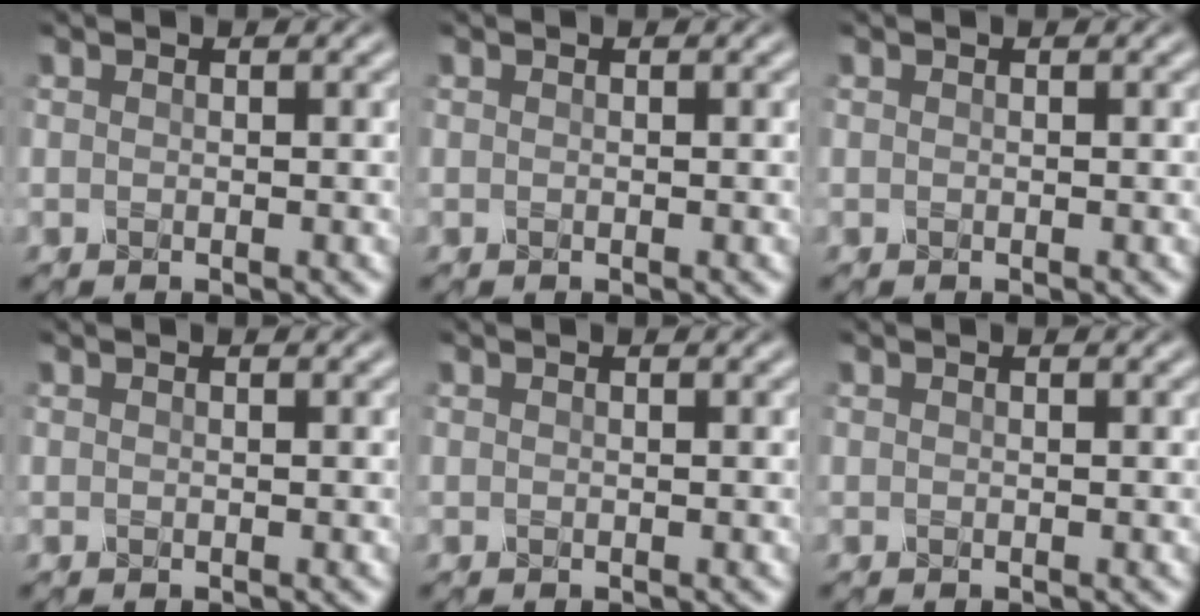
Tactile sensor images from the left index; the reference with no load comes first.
{"total": 0.0}
{"total": 0.0}
{"total": 0.0}
{"total": 0.0}
{"total": 0.0}